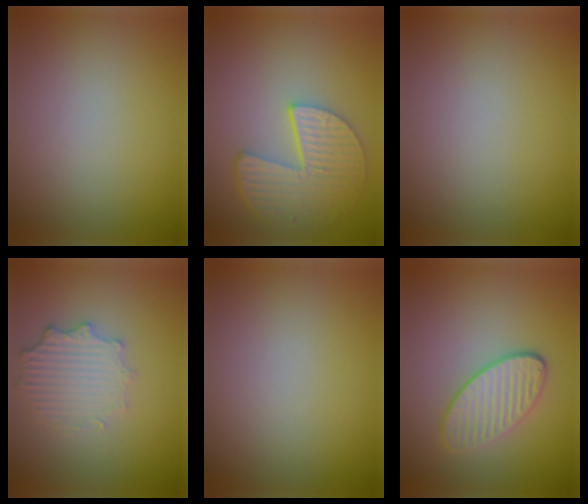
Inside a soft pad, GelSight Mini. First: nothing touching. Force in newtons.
{"total": 5.3, "press": 4.4, "slide": 3.0}
{"total": 0.0}
{"total": 3.5, "press": 2.9, "slide": 1.9}
{"total": 0.0}
{"total": 3.4, "press": 3.2, "slide": 1.2}